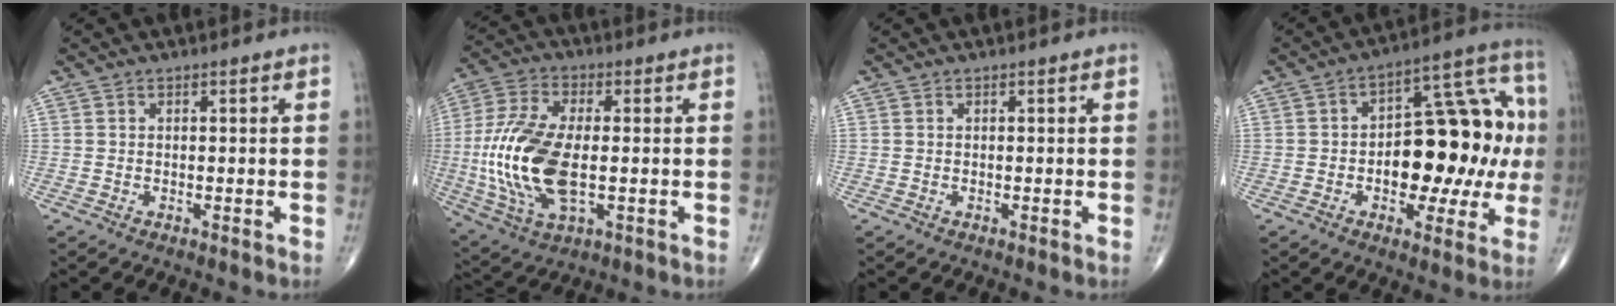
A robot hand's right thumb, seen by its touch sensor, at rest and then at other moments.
{"total": 17.7, "force": [-1.6, 8.4, 15.5], "torque": [-0.341, -0.002, -0.026]}
{"total": 0.0}
{"total": 20.6, "force": [-1.2, 11.1, 17.3], "torque": [-0.193, 0.042, -0.012]}